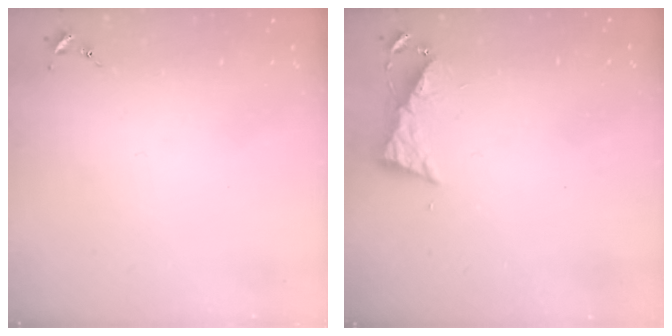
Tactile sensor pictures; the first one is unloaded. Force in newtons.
{"total": 6.4, "press": 6.4, "slide": 0.6}